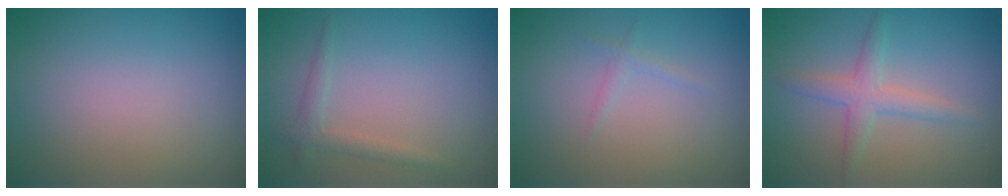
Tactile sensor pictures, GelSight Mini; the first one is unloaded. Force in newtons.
{"total": 1.5, "press": 1.5, "slide": 0.1}
{"total": 0.8, "press": 0.8, "slide": 0.0}
{"total": 2.5, "press": 2.5, "slide": 0.1}